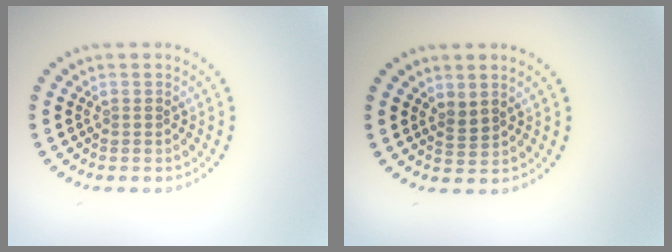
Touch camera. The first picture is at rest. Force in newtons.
{"total": 1.2, "press": 1.0, "slide": 0.7}